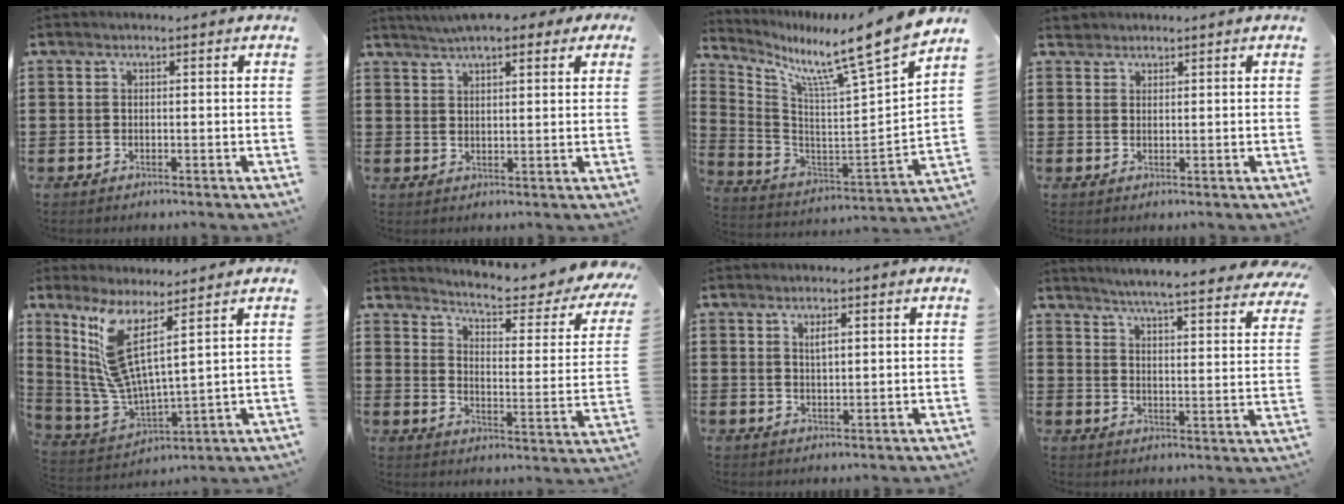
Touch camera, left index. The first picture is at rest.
{"total": 4.8, "force": [4.0, 1.2, 2.3], "torque": [-0.049, 0.000, 0.071]}
{"total": 10.8, "force": [9.2, -0.9, 5.5], "torque": [-0.121, -0.088, 0.134]}
{"total": 1.4, "force": [1.3, 0.7, 0.0], "torque": [-0.005, 0.002, 0.026]}
{"total": 10.1, "force": [5.7, 1.7, 8.2], "torque": [-0.203, -0.049, 0.094]}
{"total": 5.0, "force": [4.3, 0.2, 2.4], "torque": [-0.055, -0.042, 0.060]}
{"total": 2.0, "force": [0.7, 0.6, 1.8], "torque": [-0.035, 0.003, 0.011]}
{"total": 4.4, "force": [4.3, -0.5, 0.9], "torque": [-0.040, -0.033, 0.069]}